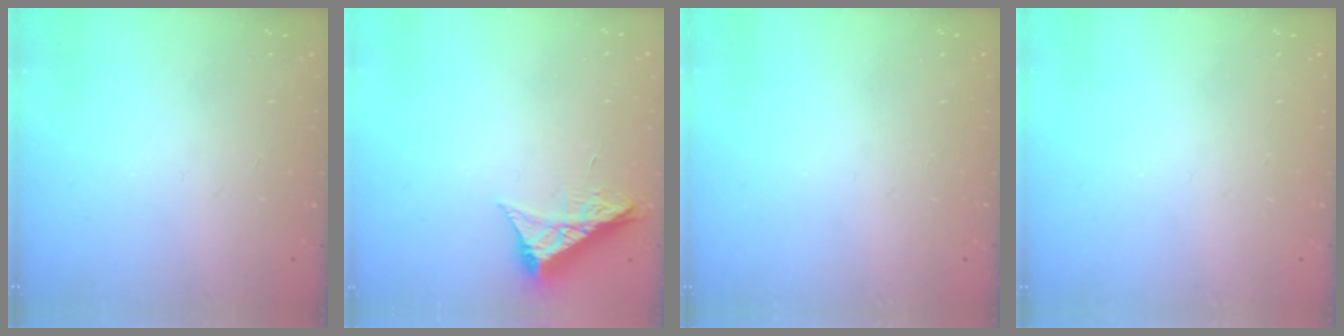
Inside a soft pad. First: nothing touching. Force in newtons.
{"total": 8.6, "press": 8.6, "slide": 0.4}
{"total": 0.0}
{"total": 0.0}